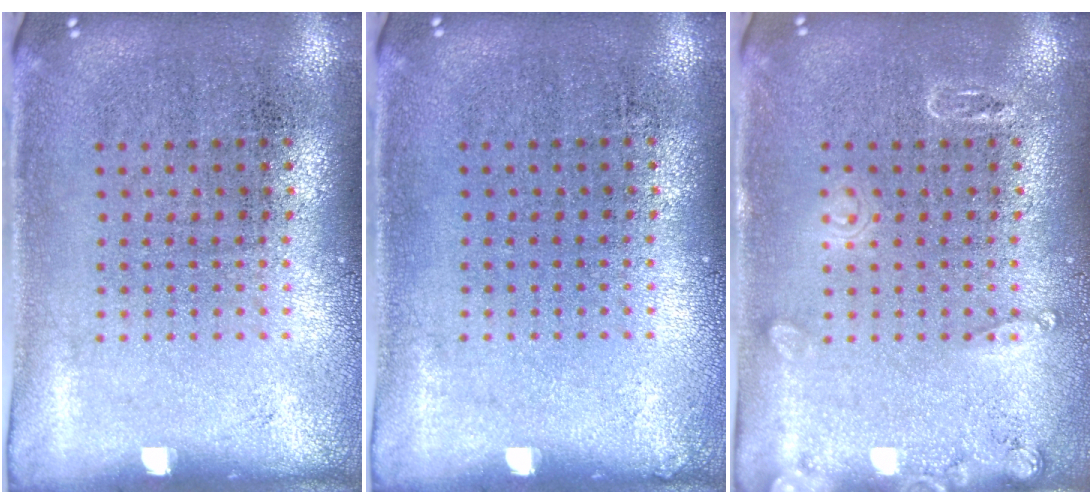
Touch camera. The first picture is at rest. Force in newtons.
{"total": 0.0}
{"total": 1.8, "press": 1.8, "slide": 0.2}